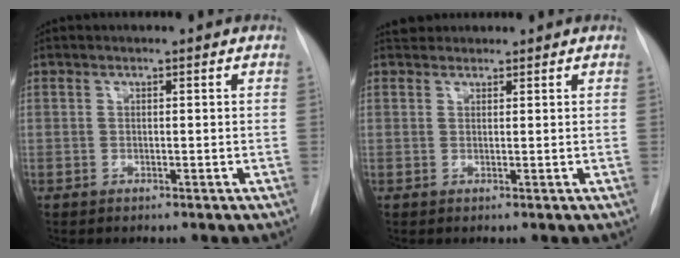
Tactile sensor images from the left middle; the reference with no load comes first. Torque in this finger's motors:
{"motor_torque": [0.06, -0.07, -0.04, 0.00]}